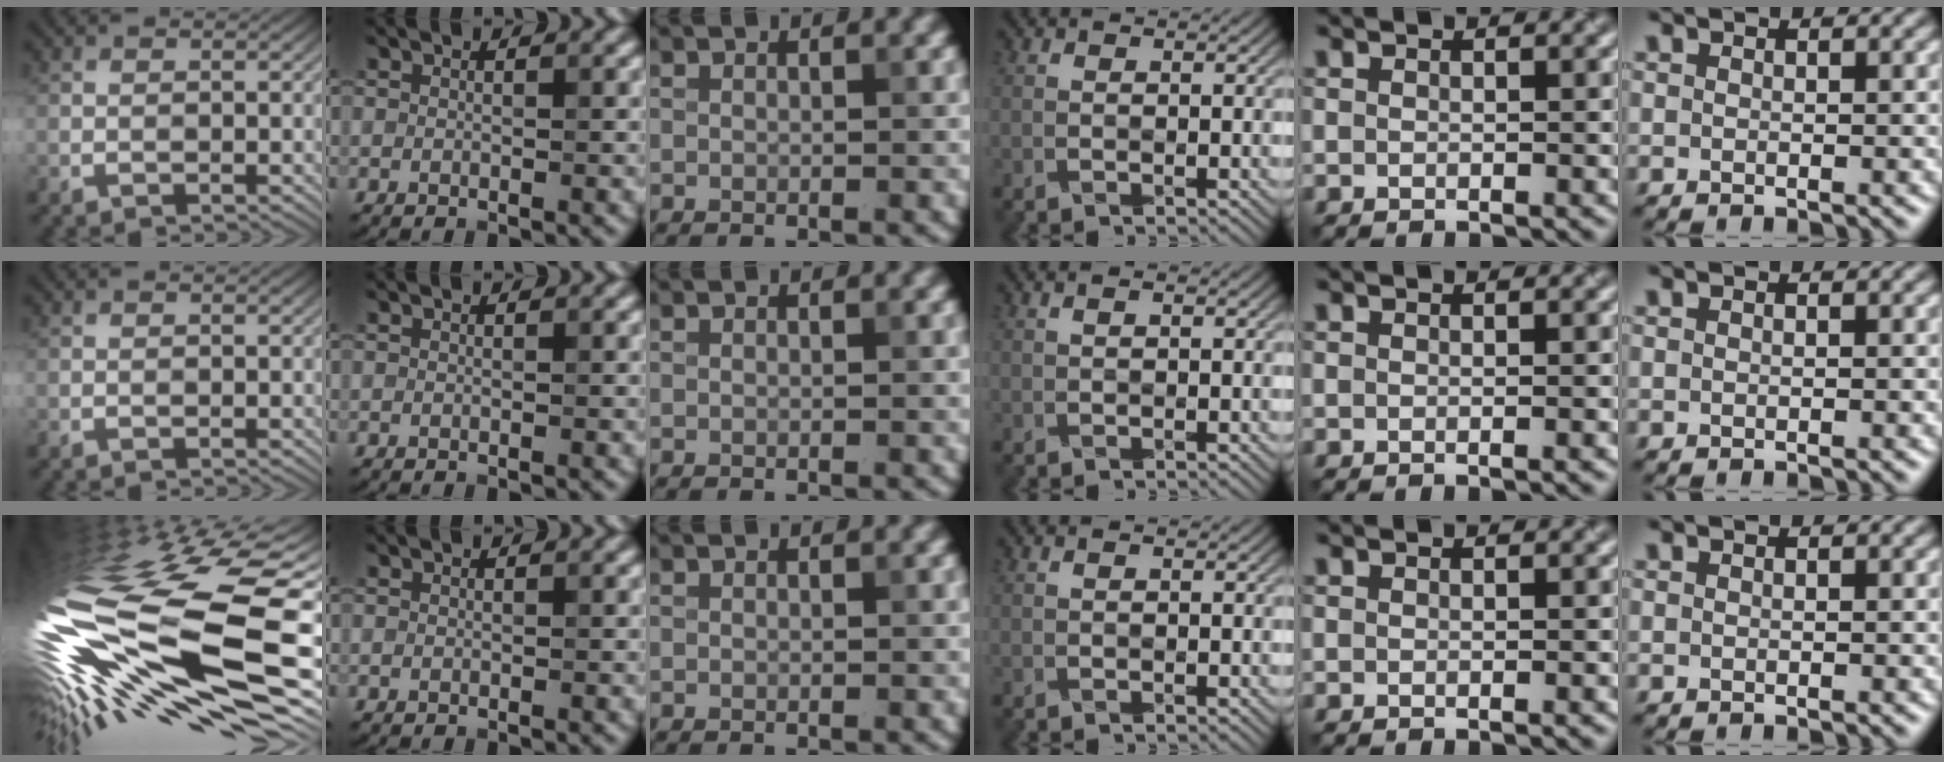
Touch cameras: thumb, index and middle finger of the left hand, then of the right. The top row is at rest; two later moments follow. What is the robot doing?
{"motion": "wrap", "object": "bandana"}